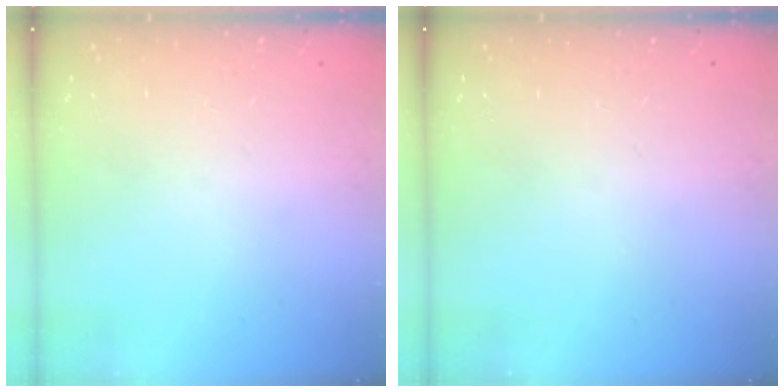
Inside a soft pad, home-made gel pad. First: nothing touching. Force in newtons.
{"total": 0.0}